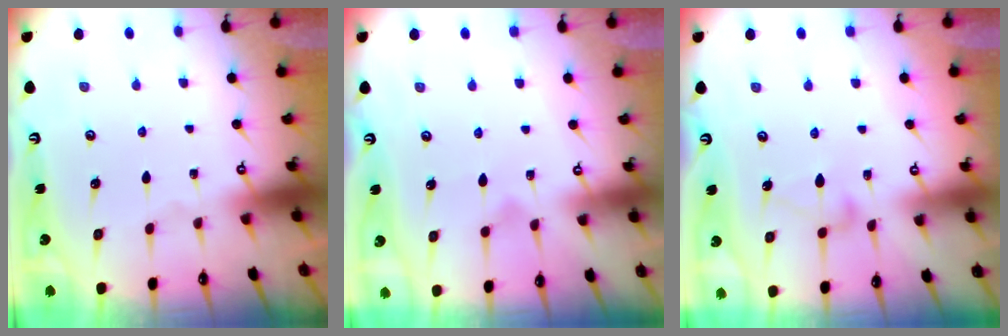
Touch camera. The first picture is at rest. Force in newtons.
{"total": 7.5, "press": 7.5, "slide": 0.2}
{"total": 6.6, "press": 6.6, "slide": 0.3}